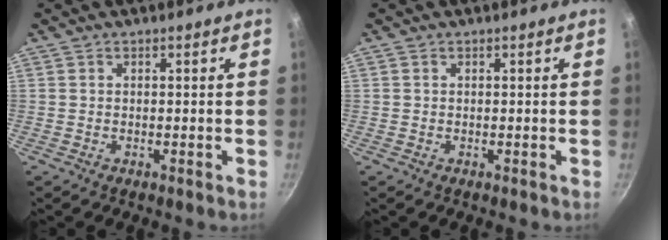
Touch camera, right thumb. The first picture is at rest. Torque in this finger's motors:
{"motor_torque": [0.26, -0.06, 0.29, 0.30, 0.02]}